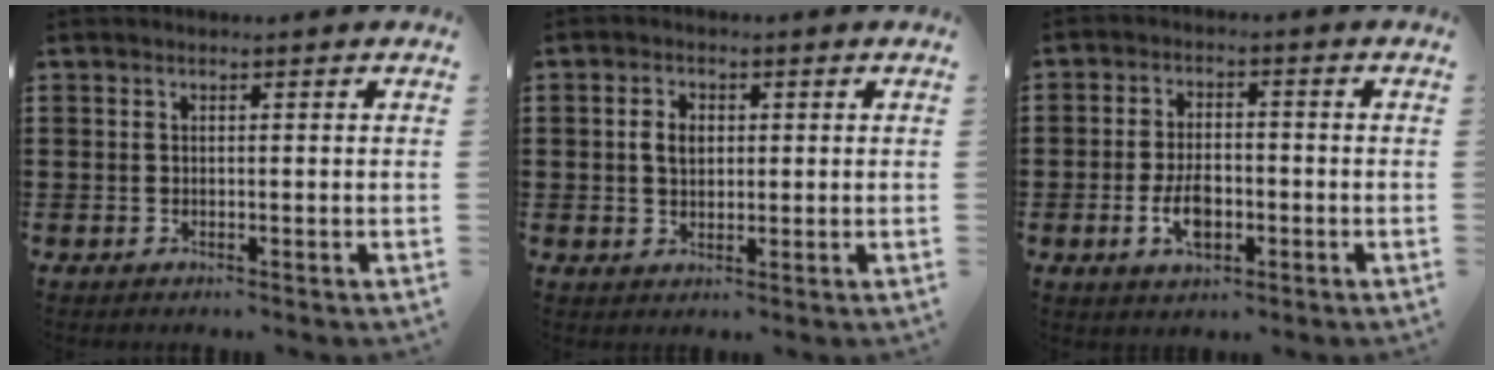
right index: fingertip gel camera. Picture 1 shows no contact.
{"total": 3.0, "force": [0.4, 2.1, 2.2], "torque": [-0.048, 0.011, 0.005]}
{"total": 5.5, "force": [-1.8, 3.0, 4.3], "torque": [-0.093, 0.001, -0.035]}